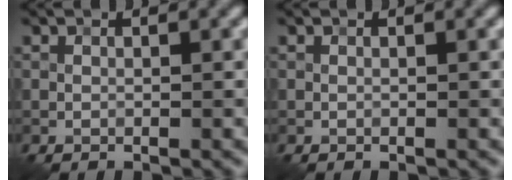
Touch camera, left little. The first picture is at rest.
{"total": 0.0}